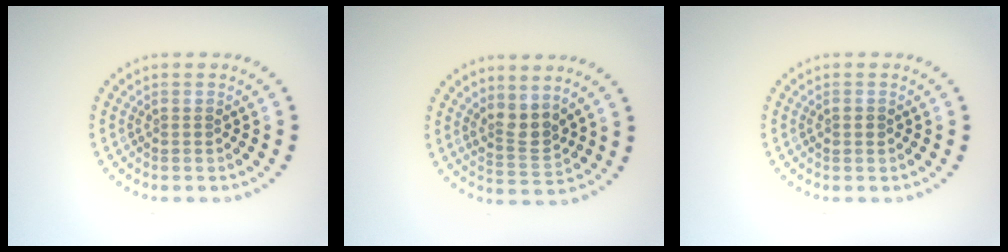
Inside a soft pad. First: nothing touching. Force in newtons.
{"total": 2.5, "press": 2.0, "slide": 1.4}
{"total": 1.1, "press": 1.0, "slide": 0.3}